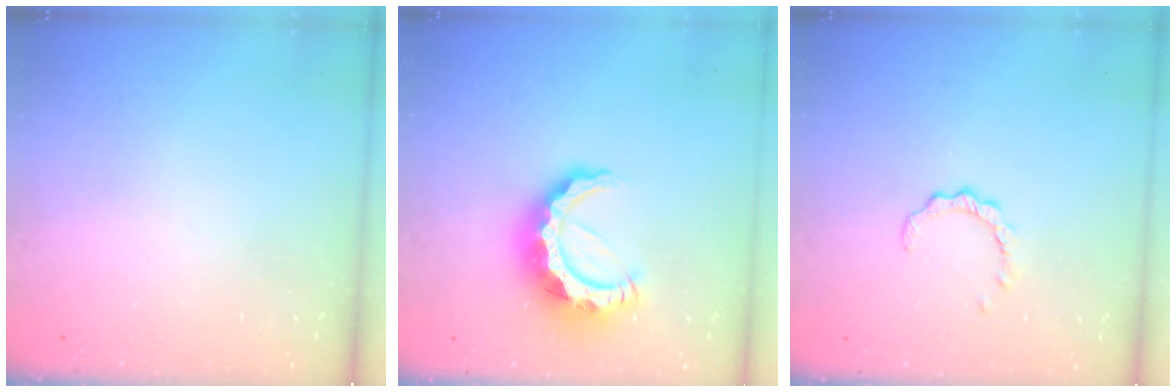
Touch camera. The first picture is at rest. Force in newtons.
{"total": 12.4, "press": 12.3, "slide": 1.4}
{"total": 2.6, "press": 2.5, "slide": 0.3}